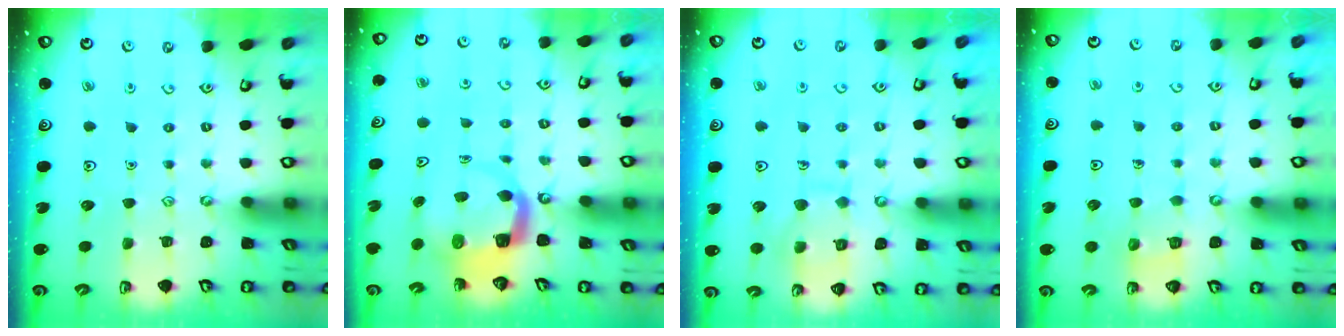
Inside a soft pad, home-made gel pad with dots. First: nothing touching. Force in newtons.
{"total": 5.8, "press": 5.8, "slide": 0.9}
{"total": 9.8, "press": 9.8, "slide": 1.0}
{"total": 2.6, "press": 2.6, "slide": 0.1}